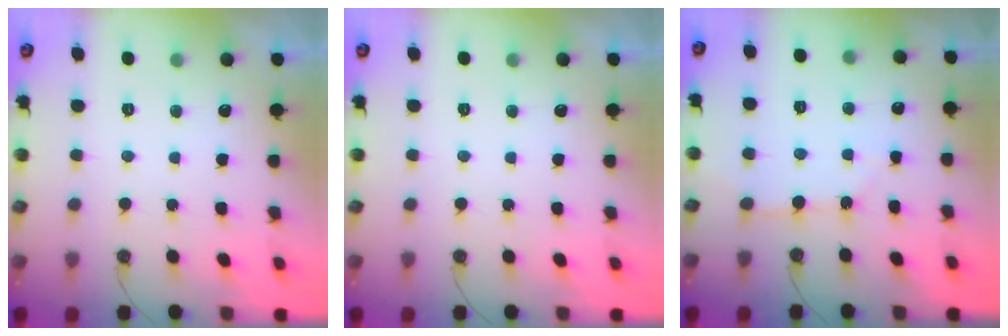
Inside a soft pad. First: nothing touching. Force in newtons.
{"total": 0.0}
{"total": 4.7, "press": 4.7, "slide": 0.5}